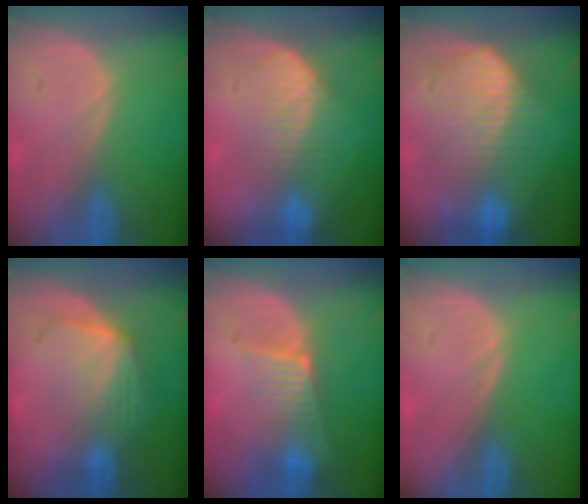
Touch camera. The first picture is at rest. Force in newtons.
{"total": 6.8, "press": 6.6, "slide": 1.5}
{"total": 10.5, "press": 10.5, "slide": 0.6}
{"total": 7.1, "press": 6.5, "slide": 2.9}
{"total": 6.4, "press": 5.7, "slide": 3.0}
{"total": 0.0}